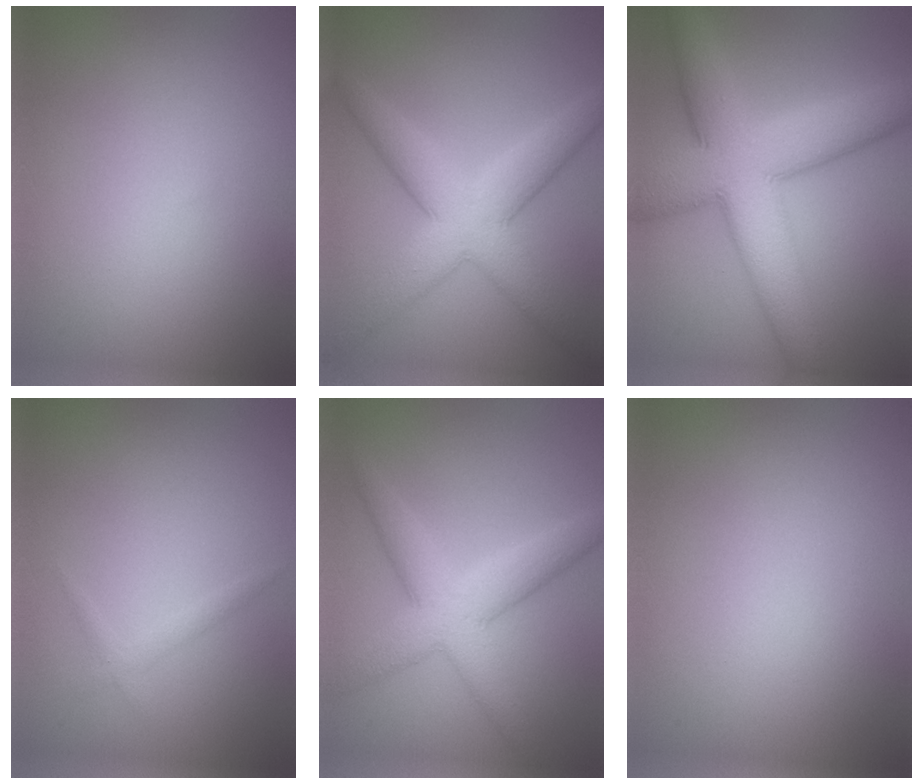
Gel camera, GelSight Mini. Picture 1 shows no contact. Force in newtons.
{"total": 6.7, "press": 6.7, "slide": 0.3}
{"total": 11.1, "press": 11.1, "slide": 0.4}
{"total": 0.9, "press": 0.9, "slide": 0.1}
{"total": 5.6, "press": 5.6, "slide": 0.2}
{"total": 0.0}